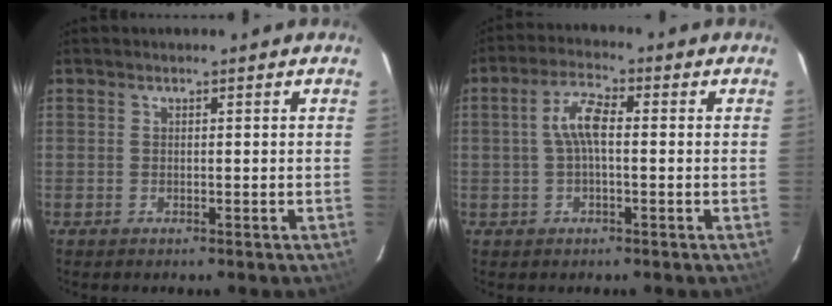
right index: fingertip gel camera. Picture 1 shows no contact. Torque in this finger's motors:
{"motor_torque": [0.72, -0.10, 0.47, 0.11]}